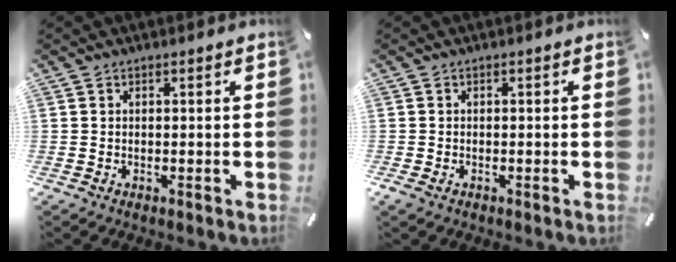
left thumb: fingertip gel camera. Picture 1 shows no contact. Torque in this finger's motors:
{"motor_torque": [0.03, 0.72, 0.12, 0.02, 0.00]}